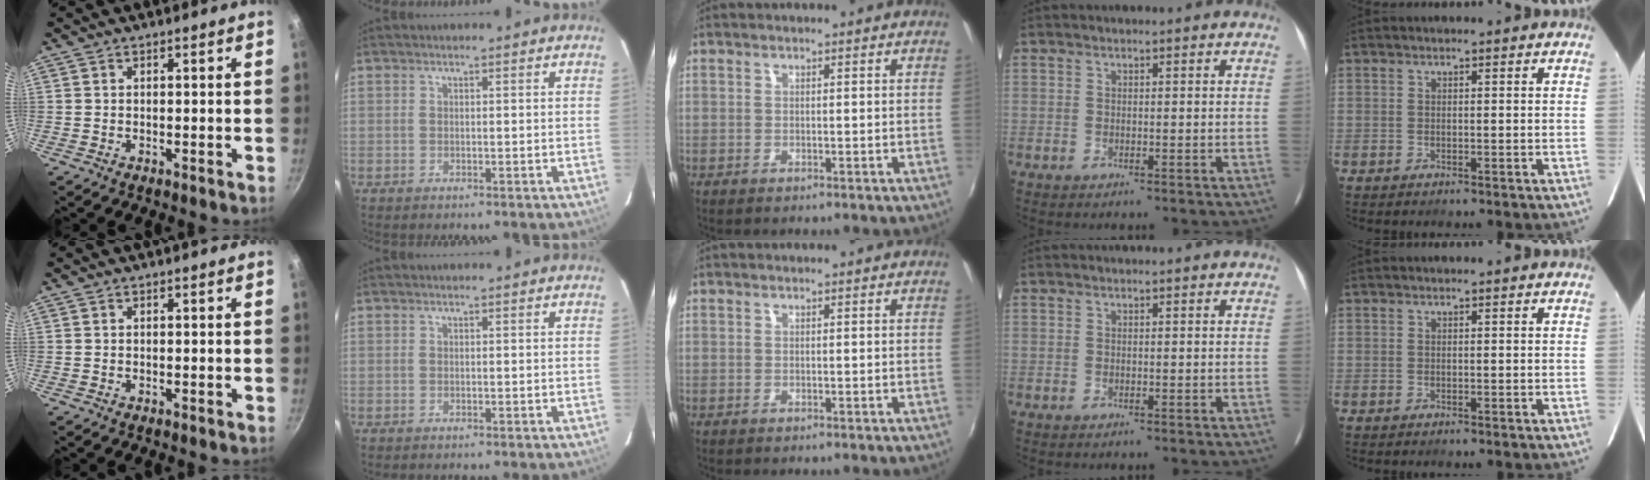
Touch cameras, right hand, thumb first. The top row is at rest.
{}